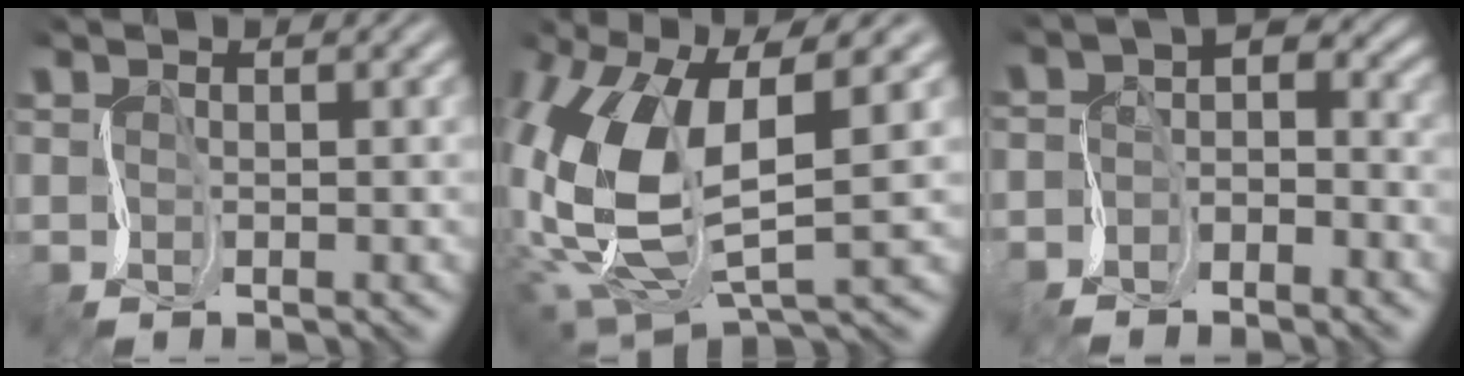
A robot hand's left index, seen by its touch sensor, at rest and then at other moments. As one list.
[{"total": 9.7, "force": [1.2, 4.2, 8.7], "torque": [-0.211, -0.016, 0.026]}, {"total": 3.6, "force": [-1.7, 1.8, 2.6], "torque": [-0.049, 0.010, -0.040]}]